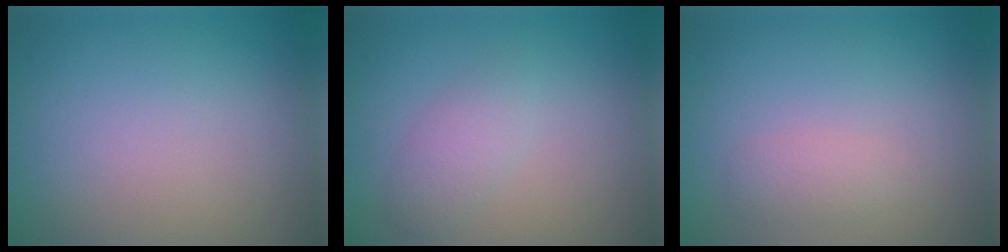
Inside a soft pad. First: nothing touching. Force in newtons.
{"total": 1.9, "press": 1.9, "slide": 0.1}
{"total": 1.3, "press": 1.3, "slide": 0.1}